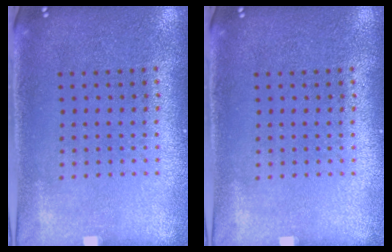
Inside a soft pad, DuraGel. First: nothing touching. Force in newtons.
{"total": 0.0}